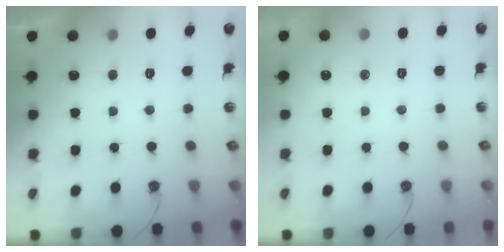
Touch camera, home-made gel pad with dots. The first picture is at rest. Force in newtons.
{"total": 0.0}